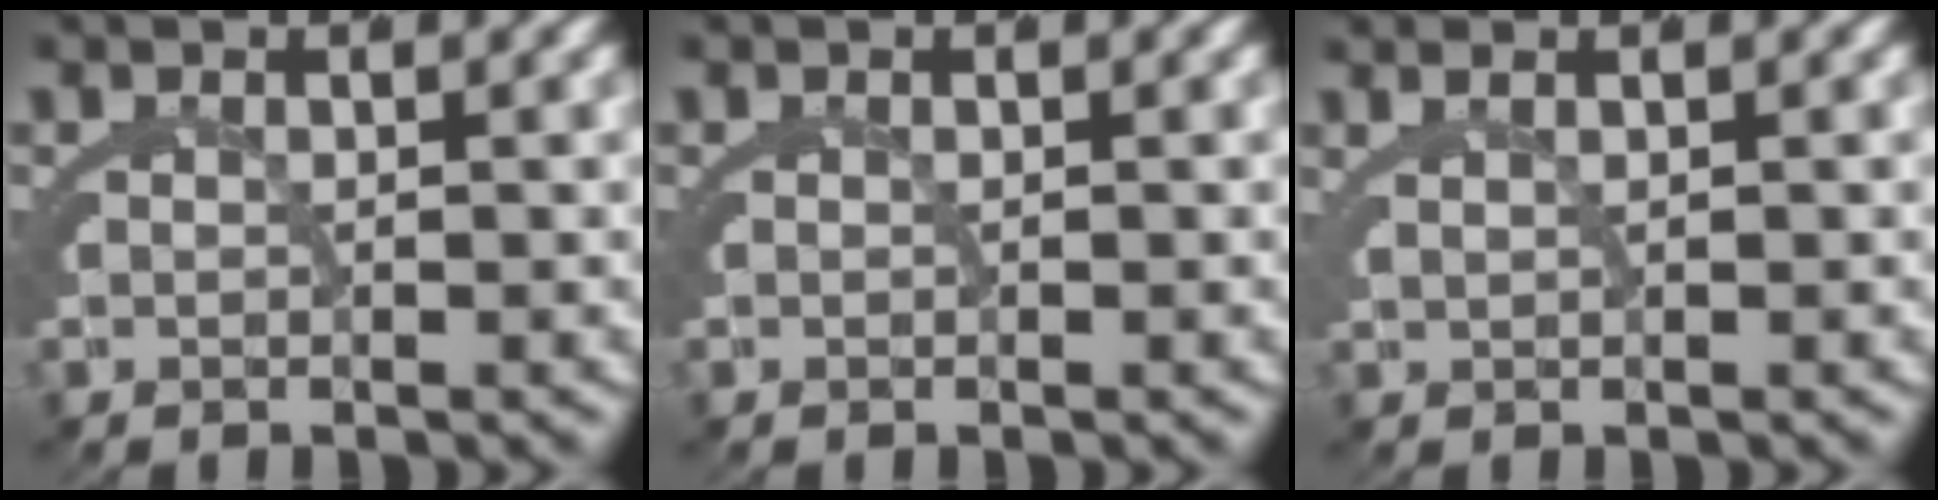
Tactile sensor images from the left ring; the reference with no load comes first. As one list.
[{"total": 0.0}, {"total": 1.3, "force": [1.0, -0.4, 0.7], "torque": [-0.006, 0.009, 0.021]}]